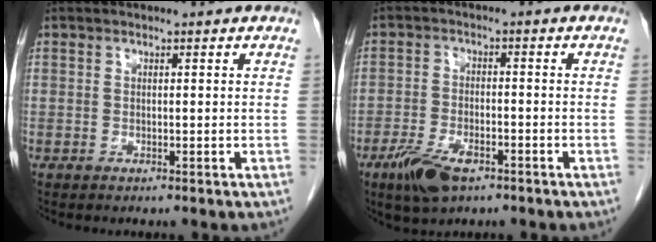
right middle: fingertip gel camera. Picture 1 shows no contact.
{"total": 6.9, "force": [-4.2, 2.8, 4.7], "torque": [-0.094, -0.009, -0.072]}